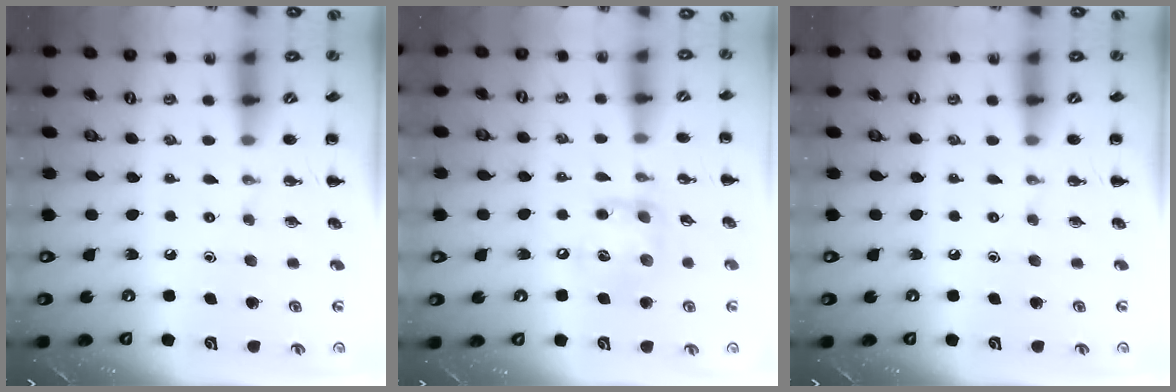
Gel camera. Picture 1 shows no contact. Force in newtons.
{"total": 11.7, "press": 11.7, "slide": 1.2}
{"total": 0.0}